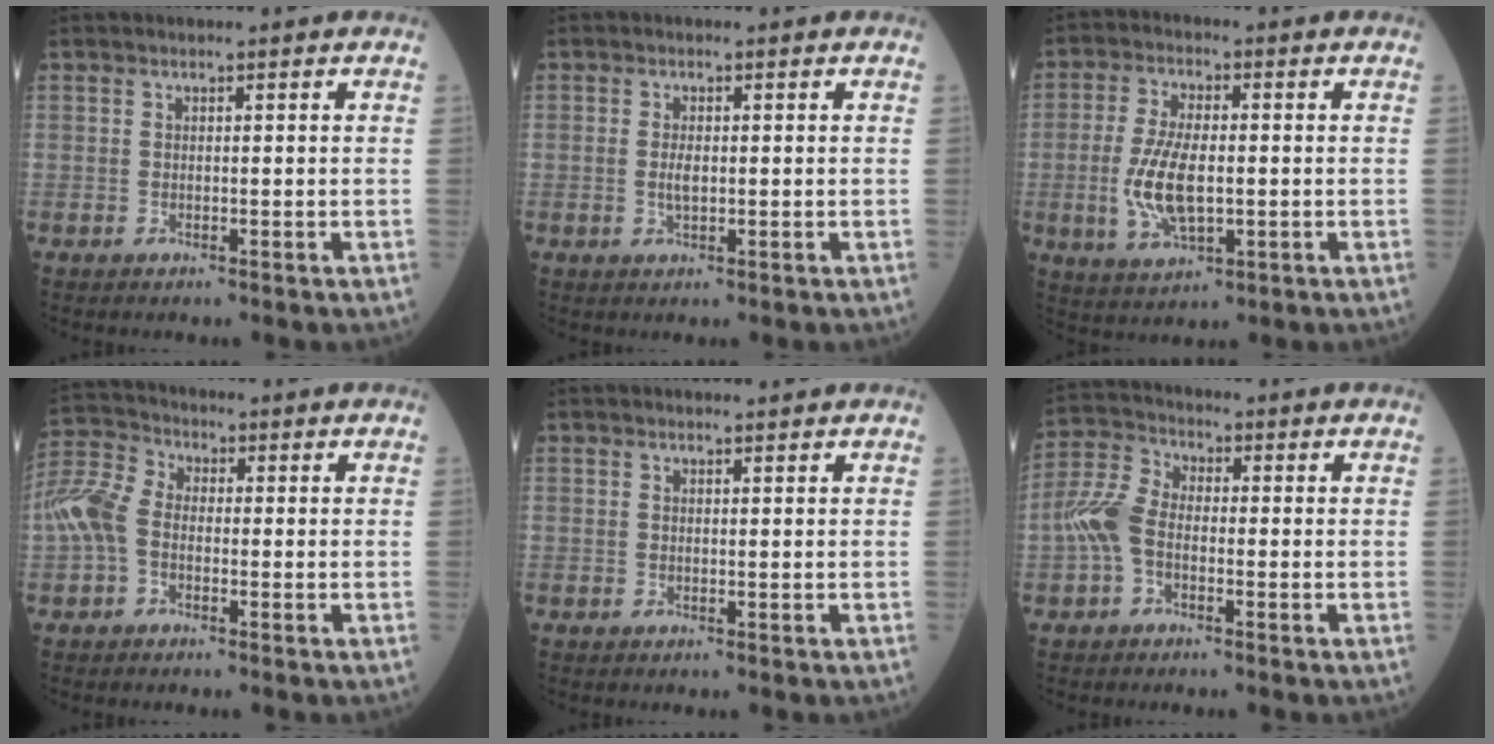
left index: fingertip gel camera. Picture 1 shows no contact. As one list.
[{"total": 1.7, "force": [-0.1, 0.6, 1.6], "torque": [-0.032, -0.001, 0.000]}, {"total": 8.9, "force": [-1.2, 3.5, 8.1], "torque": [-0.176, -0.002, -0.018]}, {"total": 7.5, "force": [-1.3, 4.8, 5.6], "torque": [-0.145, 0.020, -0.037]}, {"total": 0.9, "force": [0.9, -0.1, 0.1], "torque": [-0.006, -0.001, 0.015]}, {"total": 5.9, "force": [-1.6, 3.5, 4.6], "torque": [-0.118, 0.014, -0.043]}]